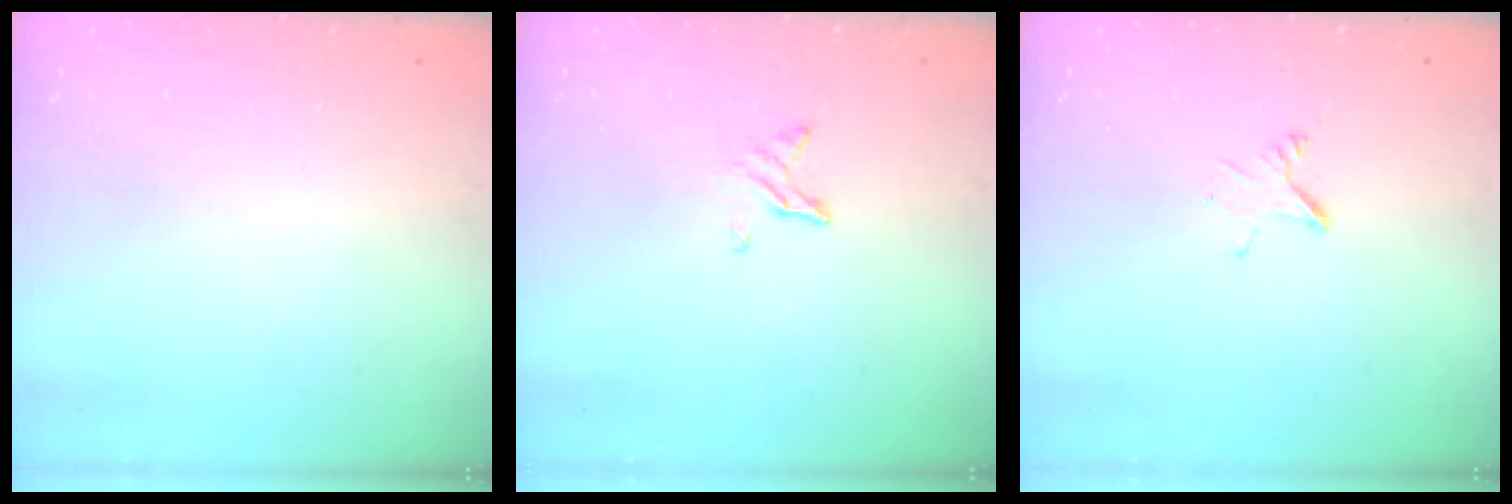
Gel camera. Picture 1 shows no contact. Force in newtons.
{"total": 3.9, "press": 3.9, "slide": 0.2}
{"total": 2.5, "press": 2.5, "slide": 0.1}